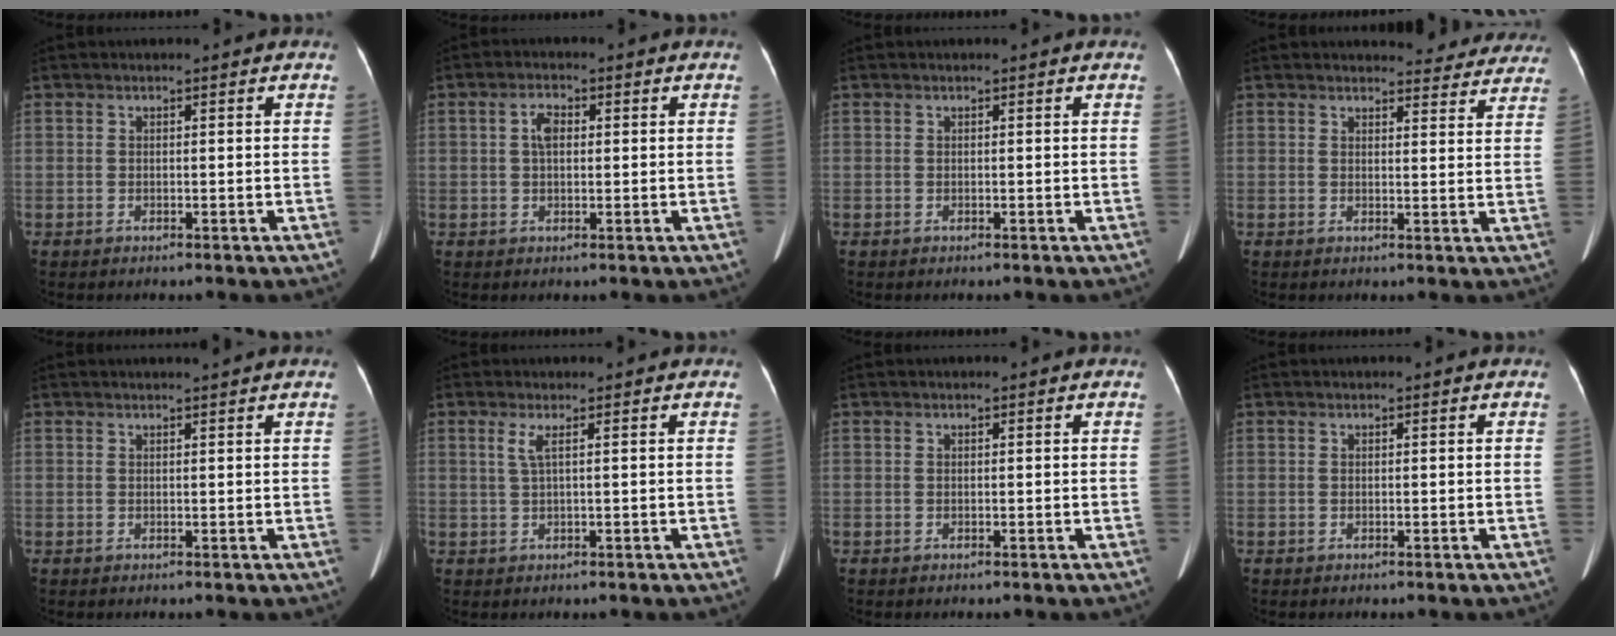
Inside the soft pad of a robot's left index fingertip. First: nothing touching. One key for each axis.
{"total": 2.9, "fx": 0.6, "fy": 1.4, "fz": 2.5, "tx": -0.051, "ty": 0.014, "tz": 0.010}
{"total": 0.0}
{"total": 10.2, "fx": 9.9, "fy": 2.4, "fz": 1.2, "tx": 0.021, "ty": -0.019, "tz": 0.088}
{"total": 1.6, "fx": 1.5, "fy": -0.4, "fz": 0.5, "tx": -0.012, "ty": 0.001, "tz": 0.023}
{"total": 1.9, "fx": 0.7, "fy": -0.2, "fz": 1.8, "tx": -0.048, "ty": 0.005, "tz": 0.018}
{"total": 0.0}
{"total": 0.0}